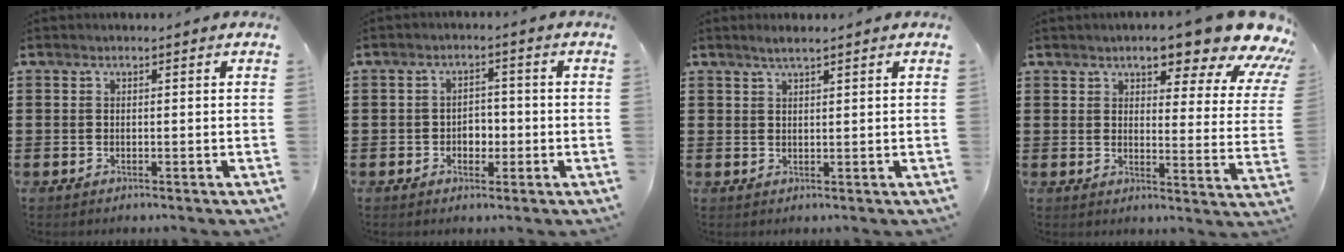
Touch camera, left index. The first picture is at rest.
{"total": 2.8, "force": [-0.8, 2.1, 1.6], "torque": [-0.027, 0.003, -0.023]}
{"total": 1.6, "force": [1.3, 0.4, 0.9], "torque": [-0.019, 0.002, 0.023]}
{"total": 9.7, "force": [7.7, 1.9, 5.7], "torque": [-0.088, -0.049, 0.124]}